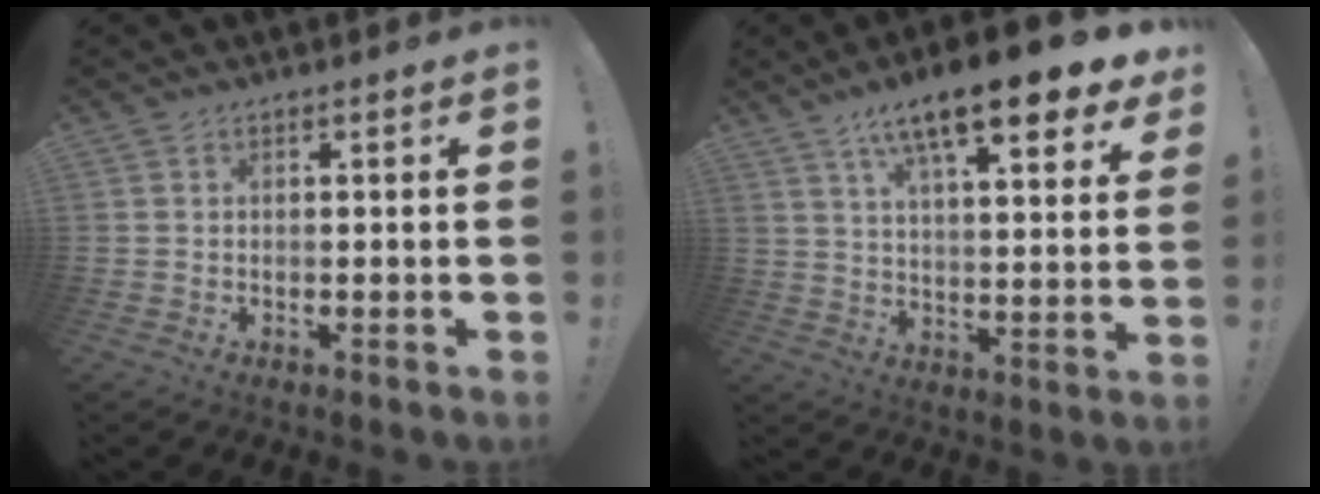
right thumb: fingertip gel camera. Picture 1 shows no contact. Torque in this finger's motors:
{"motor_torque": [-0.02, 0.95, 1.63, 1.14, 0.18]}